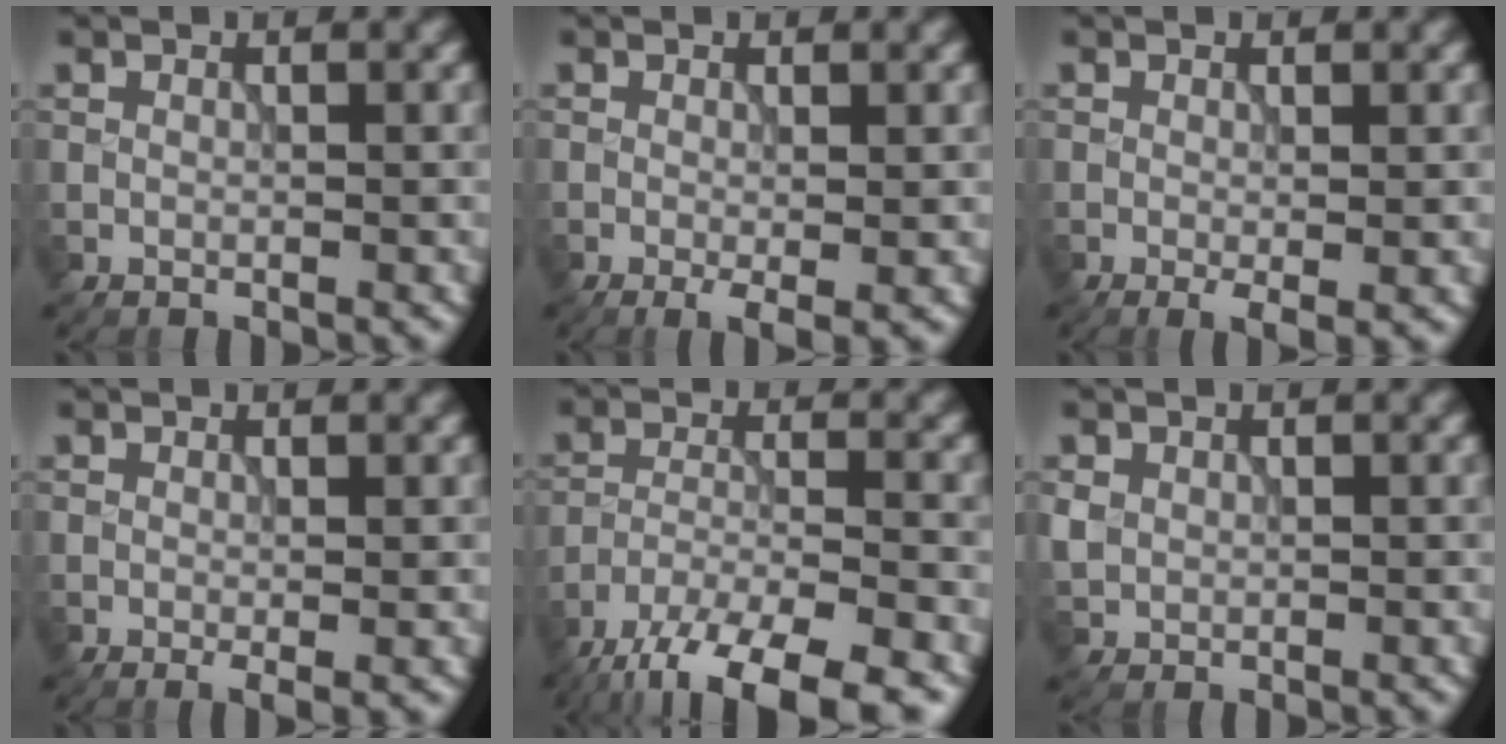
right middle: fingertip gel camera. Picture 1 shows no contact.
{"total": 1.8, "force": [-0.5, 0.3, 1.7], "torque": [-0.030, -0.010, -0.007]}
{"total": 1.5, "force": [-0.3, 0.2, 1.5], "torque": [-0.024, -0.010, -0.005]}
{"total": 1.1, "force": [-0.2, 0.1, 1.0], "torque": [-0.016, -0.009, -0.005]}
{"total": 11.9, "force": [-9.5, 3.4, 6.3], "torque": [-0.113, -0.032, -0.147]}
{"total": 1.5, "force": [0.3, 1.4, 0.5], "torque": [-0.010, -0.003, 0.007]}